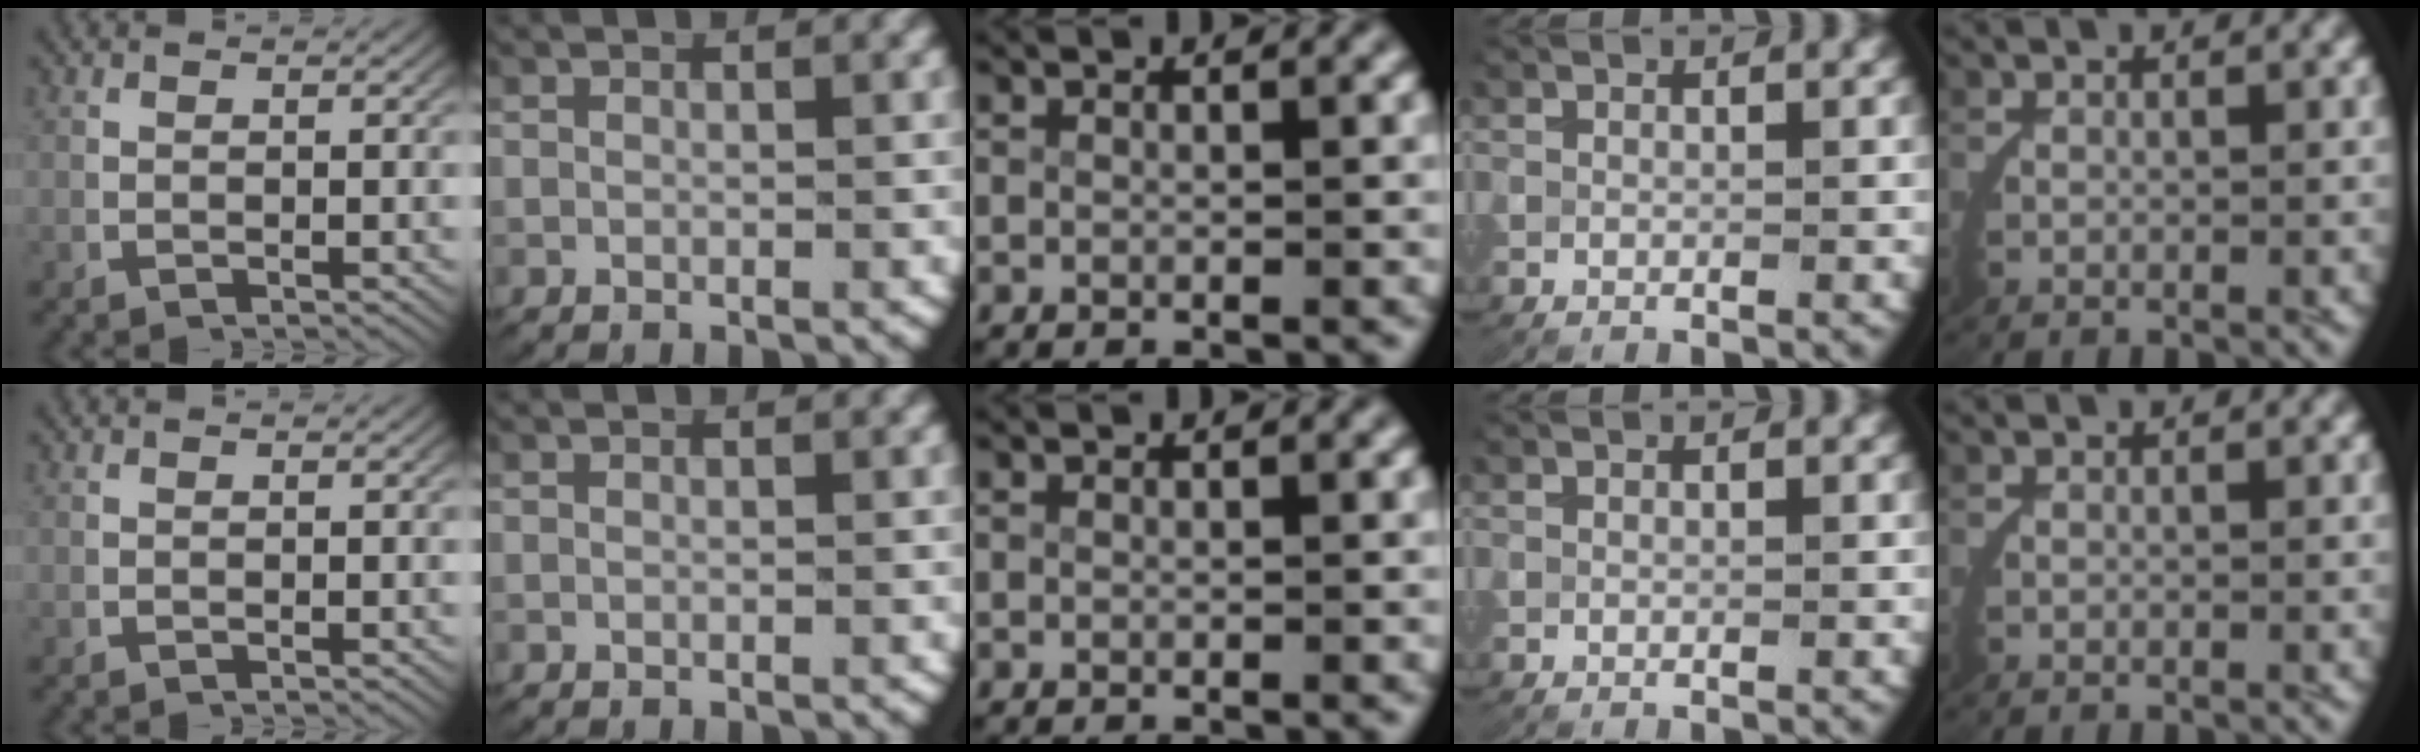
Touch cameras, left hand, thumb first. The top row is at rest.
{}